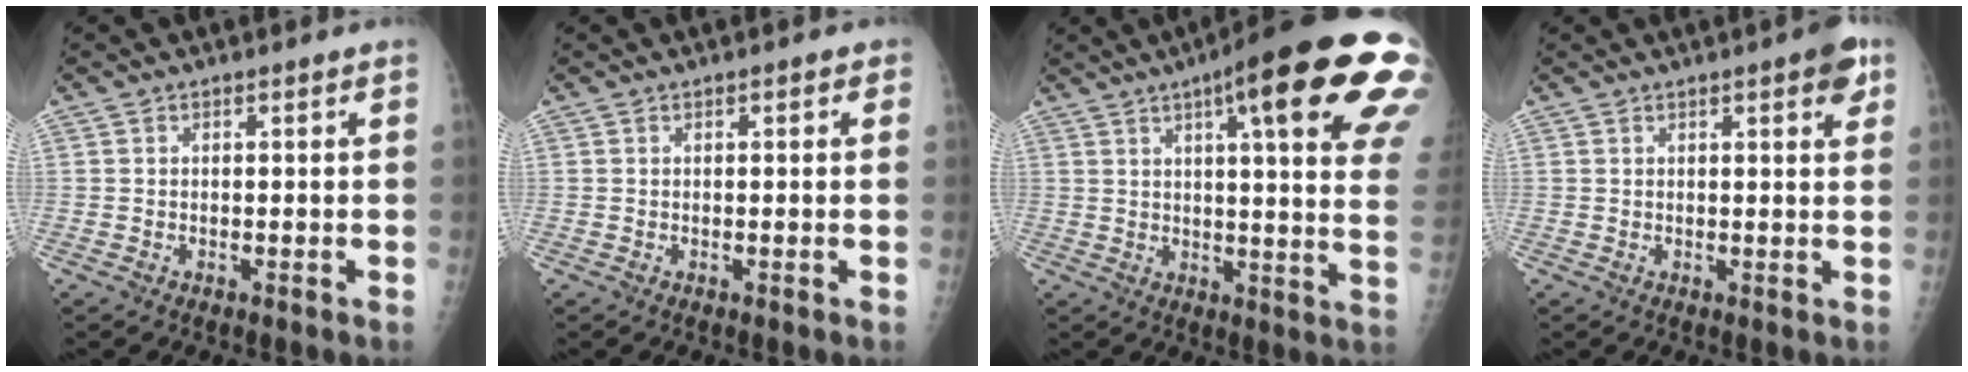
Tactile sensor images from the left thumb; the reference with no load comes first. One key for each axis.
{"total": 1.3, "fx": 0.5, "fy": 0.7, "fz": 1.0, "tx": -0.008, "ty": 0.002, "tz": 0.004}
{"total": 26.3, "fx": 12.6, "fy": 5.2, "fz": 22.5, "tx": -0.239, "ty": -0.012, "tz": 0.156}
{"total": 4.5, "fx": 2.3, "fy": 1.2, "fz": 3.7, "tx": -0.035, "ty": -0.006, "tz": 0.024}